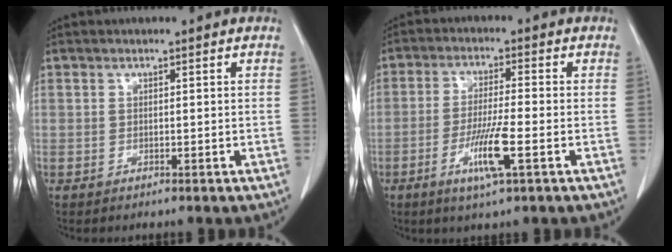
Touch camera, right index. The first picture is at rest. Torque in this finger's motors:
{"motor_torque": [1.00, -0.27, 0.38, 0.08]}